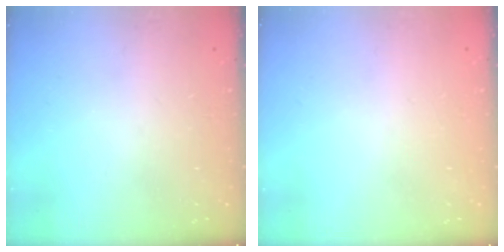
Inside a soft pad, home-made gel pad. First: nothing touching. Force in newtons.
{"total": 1.8, "press": 1.8, "slide": 0.1}